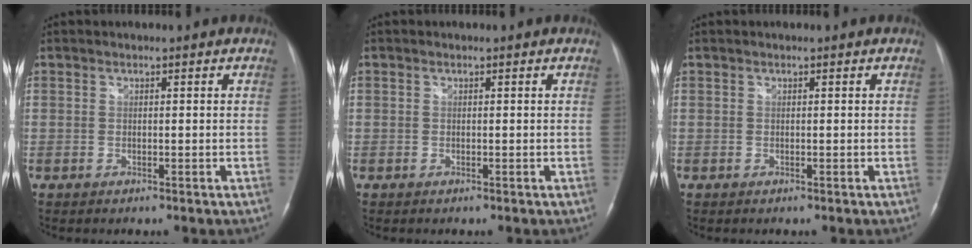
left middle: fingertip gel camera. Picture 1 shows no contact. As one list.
[{"total": 0.0}, {"total": 0.0}]